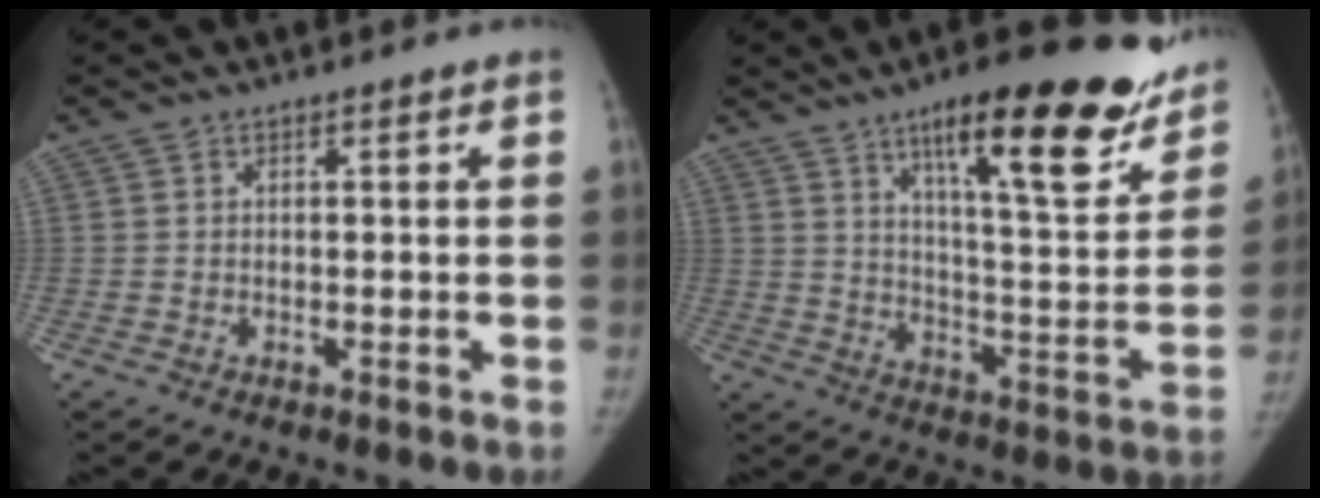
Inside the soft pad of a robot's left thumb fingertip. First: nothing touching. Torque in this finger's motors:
{"motor_torque": [1.13, -0.07, 1.42, -1.35, 0.10]}